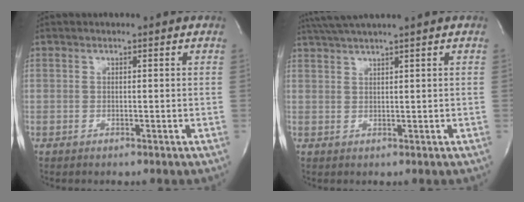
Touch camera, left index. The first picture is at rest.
{"total": 4.4, "force": [3.6, -1.4, 2.2], "torque": [-0.043, 0.015, 0.073]}